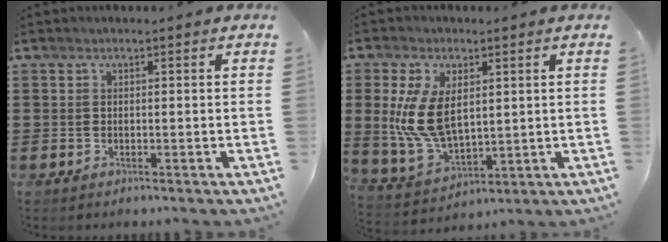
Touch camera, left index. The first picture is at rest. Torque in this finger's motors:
{"motor_torque": [1.24, 0.89, 1.05, 0.21]}